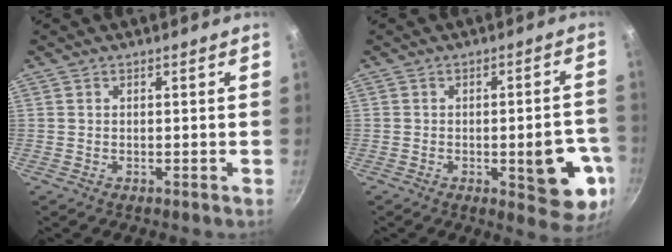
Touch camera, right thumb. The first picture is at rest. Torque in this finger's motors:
{"motor_torque": [1.49, 0.88, 1.27, -0.51, 0.03]}